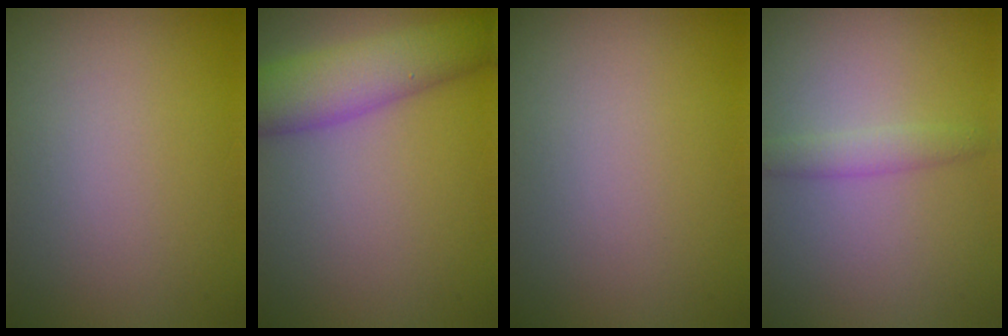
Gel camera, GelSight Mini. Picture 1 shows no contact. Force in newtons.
{"total": 5.7, "press": 5.7, "slide": 0.2}
{"total": 0.0}
{"total": 1.6, "press": 1.6, "slide": 0.0}